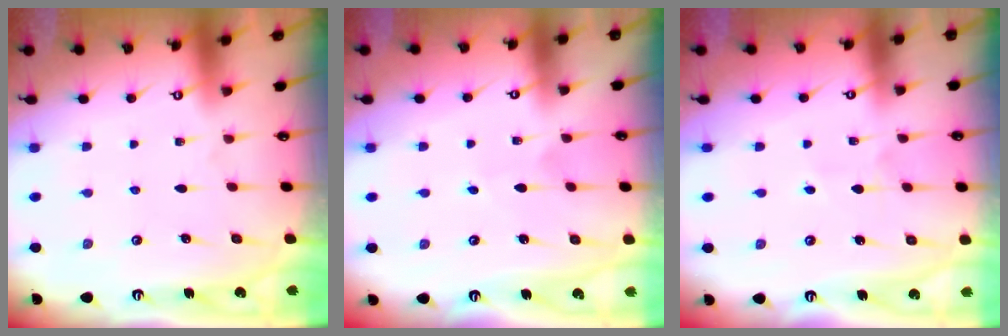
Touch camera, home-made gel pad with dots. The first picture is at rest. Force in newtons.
{"total": 3.7, "press": 3.7, "slide": 0.3}
{"total": 2.8, "press": 2.8, "slide": 0.3}